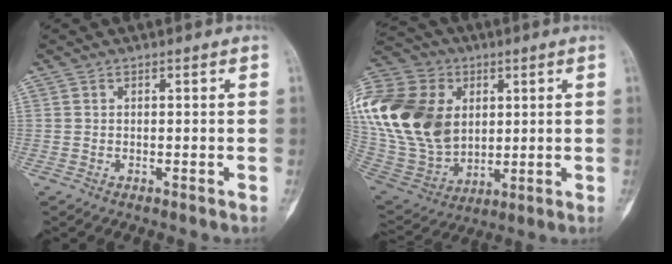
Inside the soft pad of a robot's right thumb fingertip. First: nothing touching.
{"total": 29.2, "force": [5.7, 21.5, 18.9], "torque": [-0.417, 0.018, 0.121]}